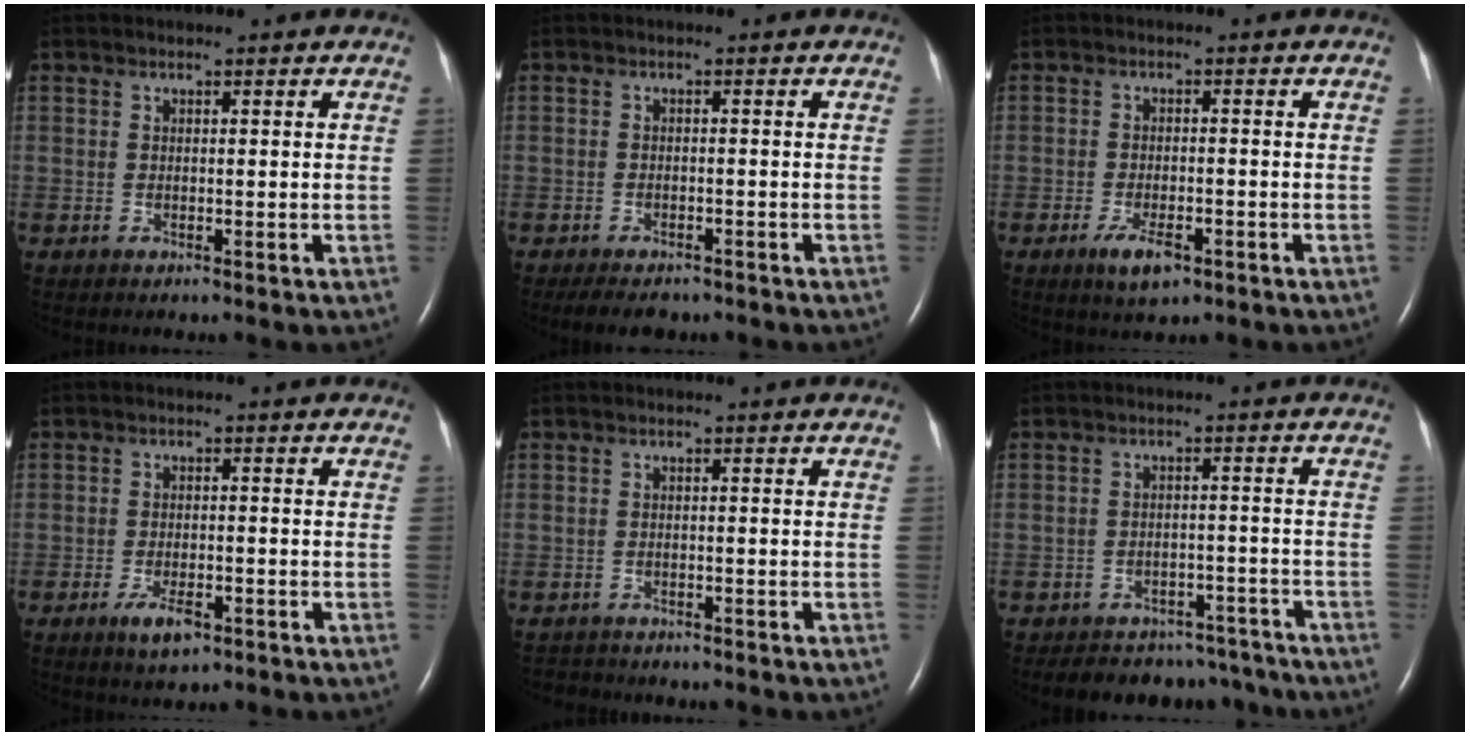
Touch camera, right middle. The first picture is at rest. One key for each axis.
{"total": 5.2, "fx": -4.2, "fy": 2.1, "fz": 2.2, "tx": -0.031, "ty": -0.006, "tz": -0.058}
{"total": 4.5, "fx": -2.6, "fy": 1.6, "fz": 3.3, "tx": -0.065, "ty": -0.004, "tz": -0.039}
{"total": 3.9, "fx": -2.2, "fy": 1.4, "fz": 2.9, "tx": -0.057, "ty": -0.003, "tz": -0.035}
{"total": 2.4, "fx": -2.3, "fy": 0.8, "fz": -0.1, "tx": -0.002, "ty": -0.007, "tz": -0.034}
{"total": 11.6, "fx": -10.2, "fy": 5.3, "fz": 1.9, "tx": -0.025, "ty": 0.019, "tz": -0.119}